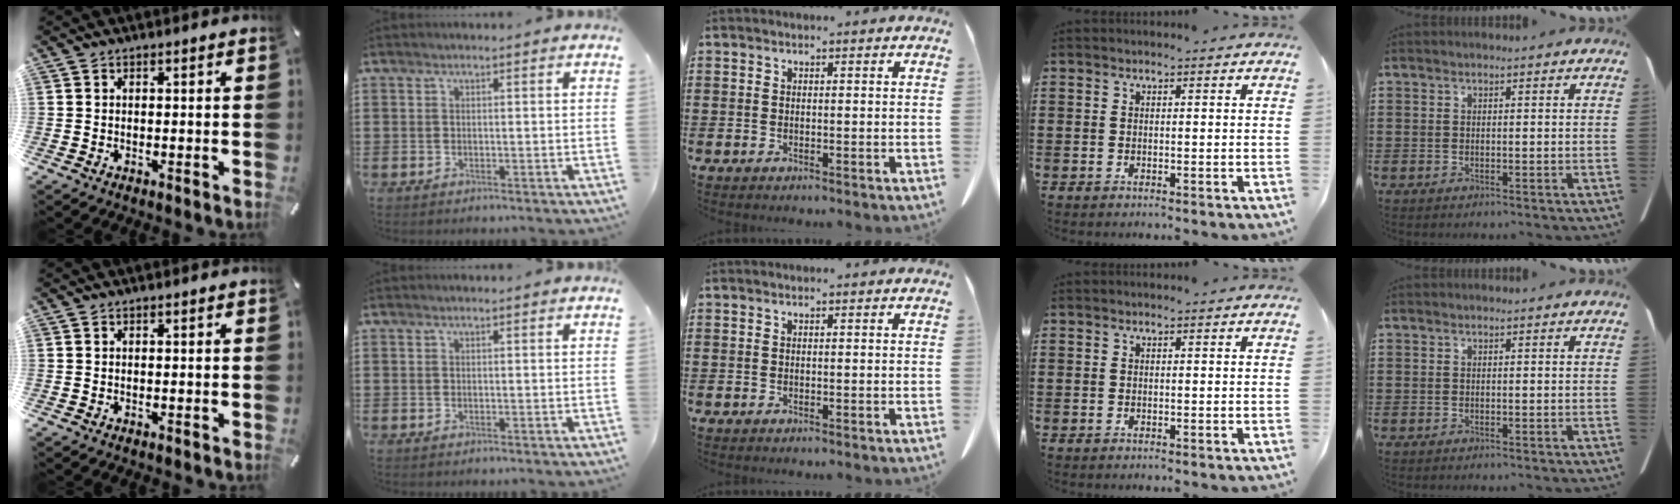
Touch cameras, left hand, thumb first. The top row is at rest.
{}